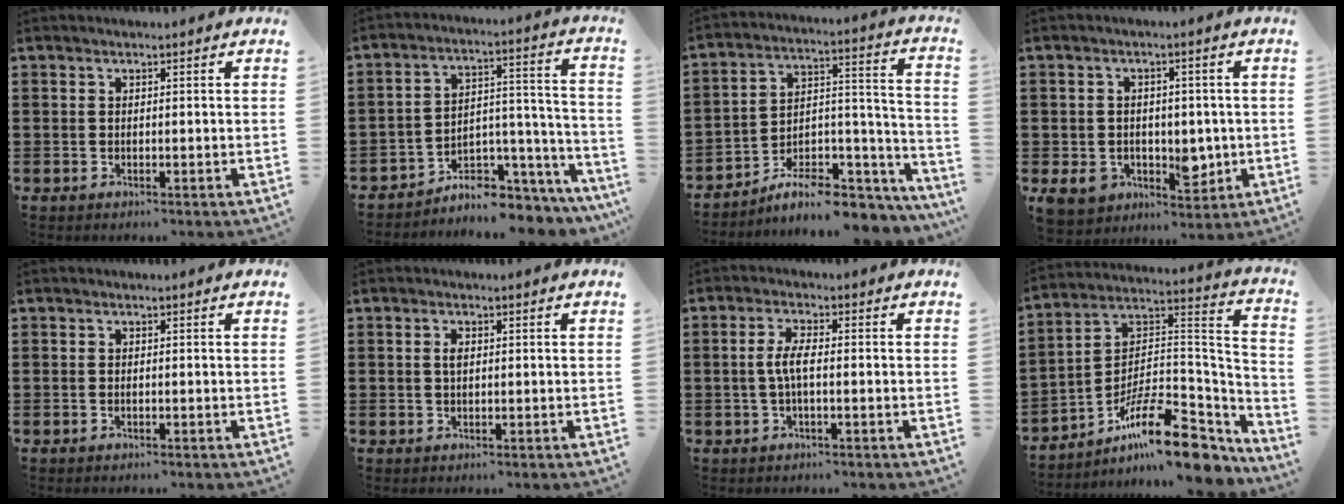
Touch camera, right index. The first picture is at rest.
{"total": 5.4, "force": [-4.9, 2.0, 1.3], "torque": [-0.027, 0.000, -0.094]}
{"total": 7.6, "force": [-6.1, 3.3, 3.1], "torque": [-0.049, 0.011, -0.110]}
{"total": 6.5, "force": [-0.9, 5.7, 3.0], "torque": [-0.054, 0.002, -0.009]}
{"total": 0.0}
{"total": 1.5, "force": [0.3, 0.7, 1.3], "torque": [-0.028, 0.005, 0.004]}
{"total": 3.6, "force": [-0.5, 0.8, 3.4], "torque": [-0.084, -0.006, -0.018]}
{"total": 14.5, "force": [-9.9, 4.1, 9.8], "torque": [-0.155, 0.021, -0.177]}